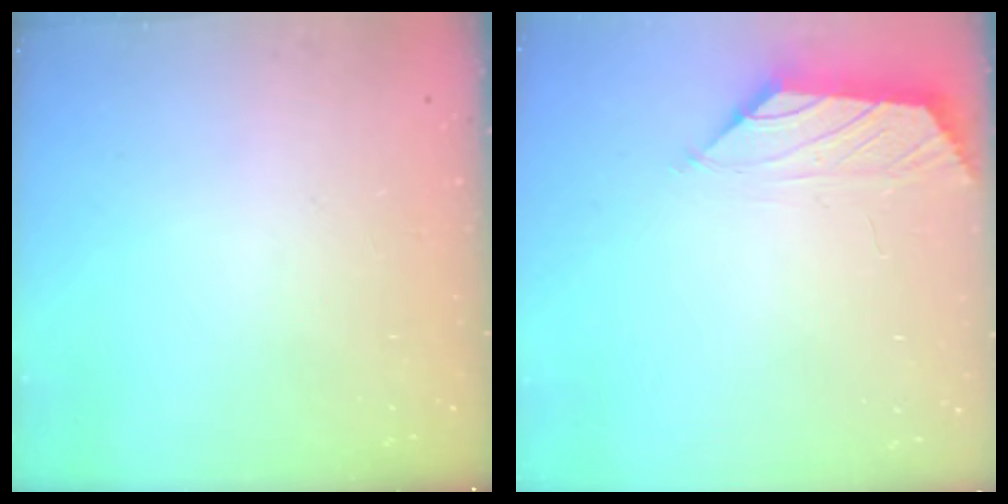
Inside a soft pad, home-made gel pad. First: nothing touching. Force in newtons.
{"total": 0.9, "press": 0.7, "slide": 0.5}